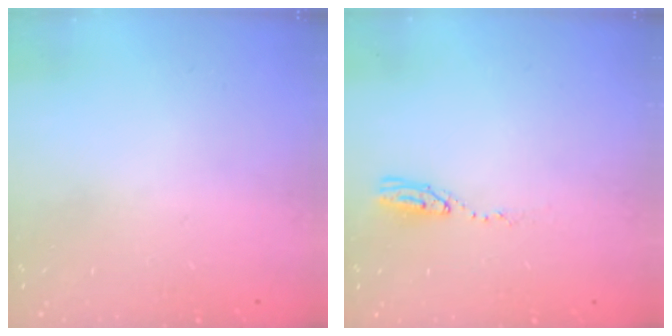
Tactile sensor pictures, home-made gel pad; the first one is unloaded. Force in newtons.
{"total": 4.3, "press": 4.3, "slide": 0.4}